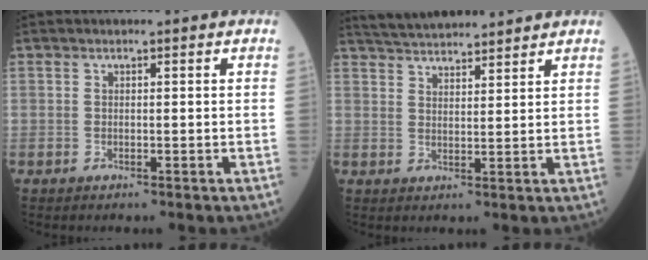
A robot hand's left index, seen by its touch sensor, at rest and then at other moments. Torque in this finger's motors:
{"motor_torque": [0.06, -0.51, 0.26, 0.06]}